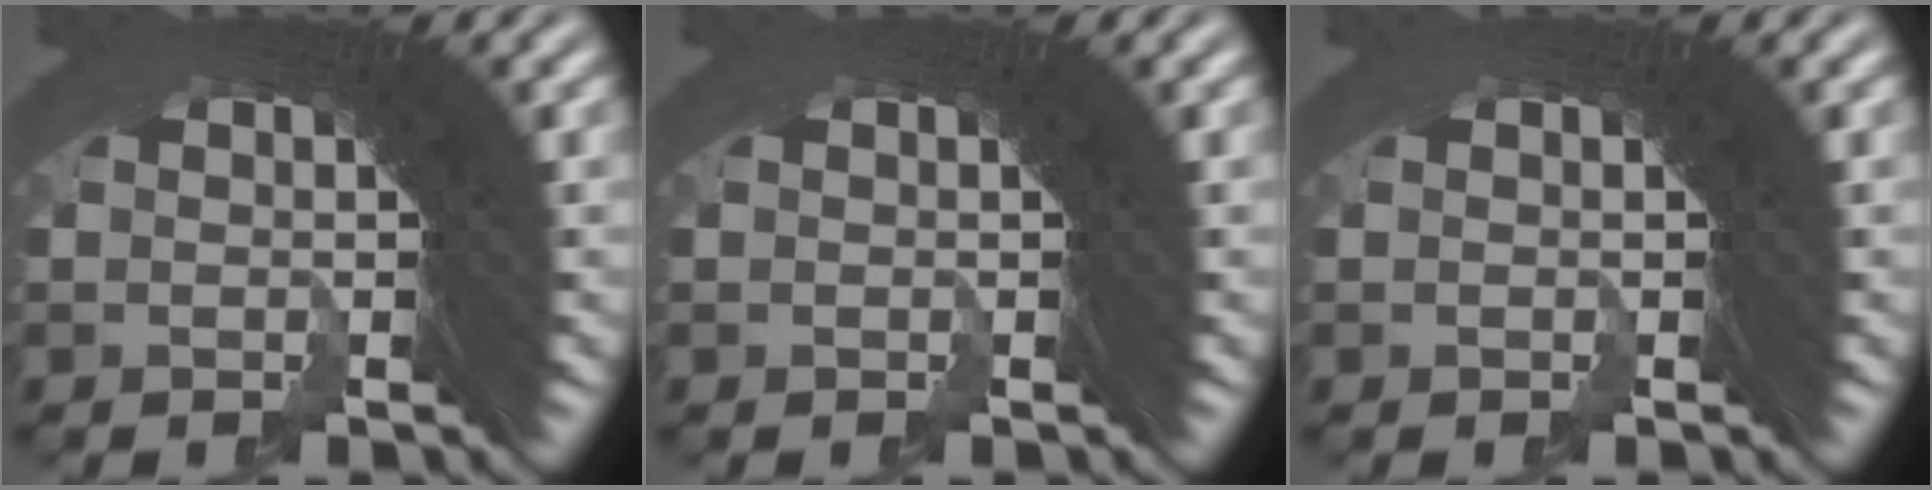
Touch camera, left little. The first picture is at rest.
{"total": 0.0}
{"total": 0.0}